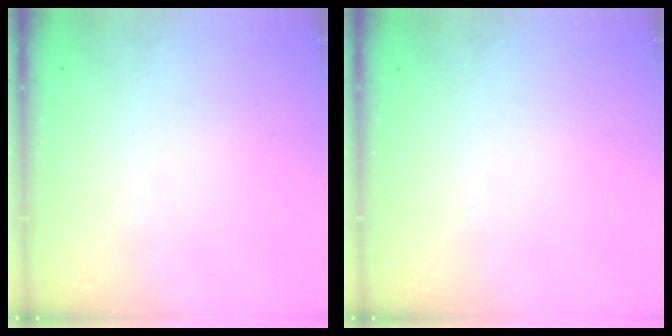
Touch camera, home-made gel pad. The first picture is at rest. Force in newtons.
{"total": 0.0}